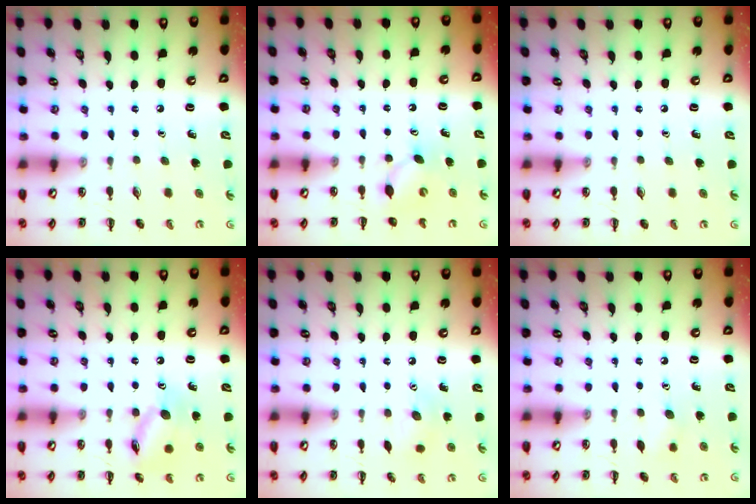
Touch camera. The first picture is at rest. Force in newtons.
{"total": 4.8, "press": 4.7, "slide": 1.3}
{"total": 0.0}
{"total": 11.0, "press": 11.0, "slide": 0.5}
{"total": 6.2, "press": 6.0, "slide": 1.7}
{"total": 5.2, "press": 5.1, "slide": 1.2}